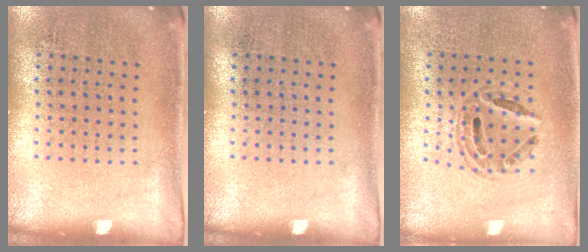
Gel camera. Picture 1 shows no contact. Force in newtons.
{"total": 0.0}
{"total": 0.7, "press": 0.7, "slide": 0.2}